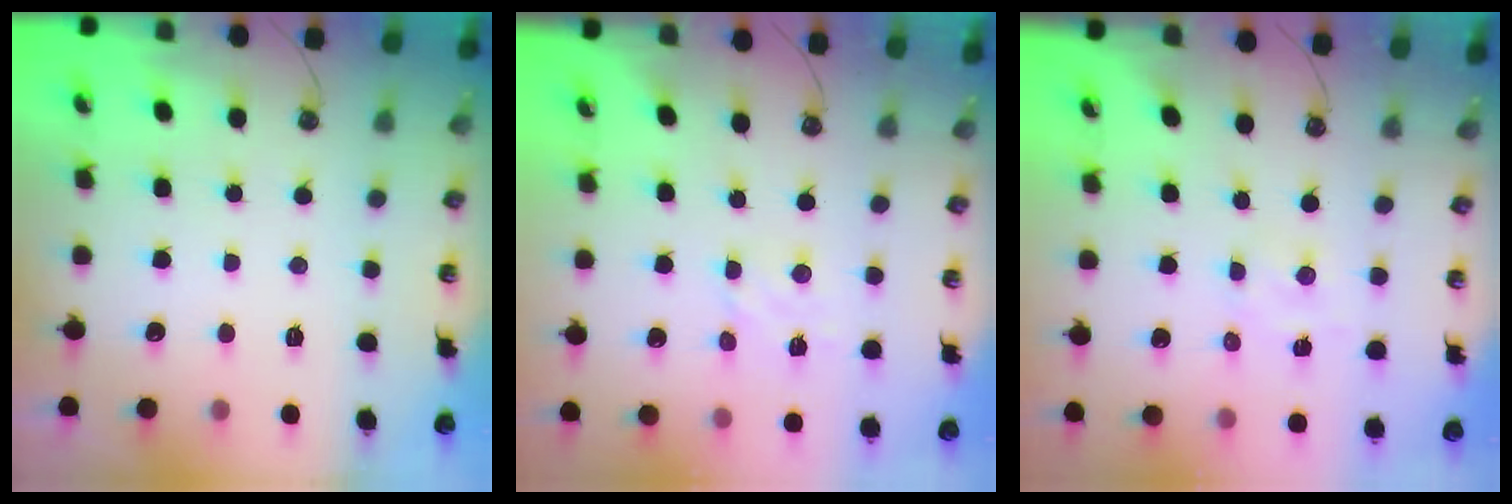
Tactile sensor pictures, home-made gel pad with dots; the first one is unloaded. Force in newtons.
{"total": 4.1, "press": 4.1, "slide": 0.4}
{"total": 1.4, "press": 1.4, "slide": 0.3}